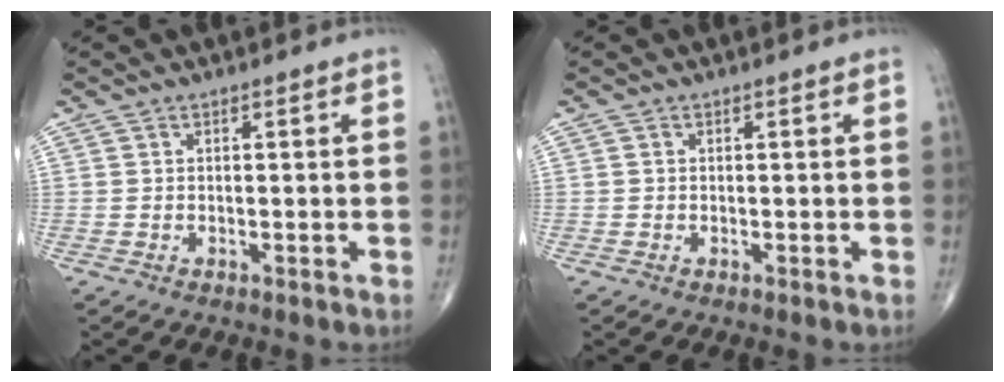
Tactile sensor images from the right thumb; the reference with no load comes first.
{"total": 0.0}